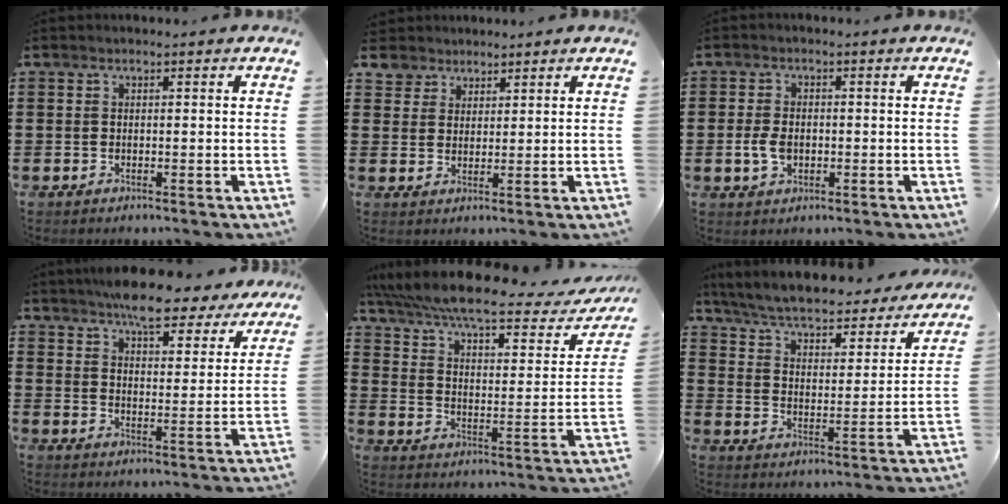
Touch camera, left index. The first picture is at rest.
{"total": 3.8, "force": [2.8, 2.5, 0.1], "torque": [-0.020, 0.005, 0.054]}
{"total": 3.8, "force": [-0.6, 2.5, 2.9], "torque": [-0.077, -0.002, -0.018]}
{"total": 7.0, "force": [6.4, 1.3, 2.6], "torque": [-0.057, -0.028, 0.113]}
{"total": 8.3, "force": [6.8, 0.6, 4.7], "torque": [-0.119, -0.044, 0.111]}
{"total": 5.6, "force": [5.2, 0.3, 2.0], "torque": [-0.064, -0.041, 0.084]}